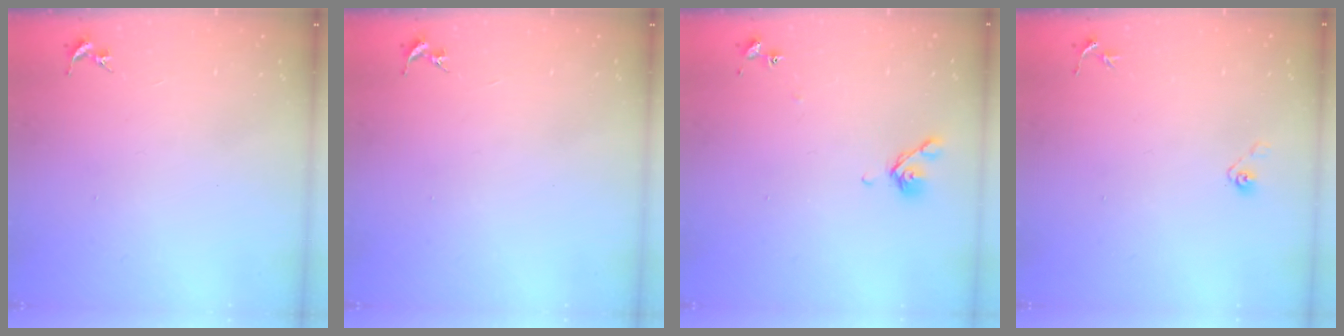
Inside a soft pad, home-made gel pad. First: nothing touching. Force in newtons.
{"total": 0.0}
{"total": 7.1, "press": 7.0, "slide": 0.8}
{"total": 3.7, "press": 3.2, "slide": 1.9}